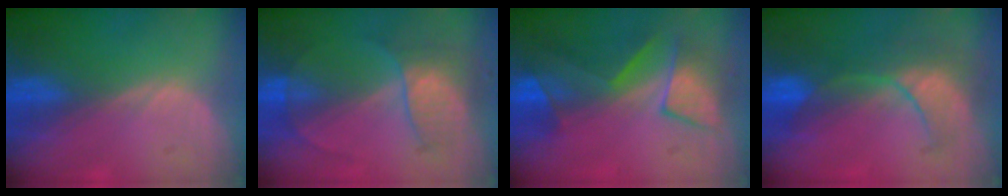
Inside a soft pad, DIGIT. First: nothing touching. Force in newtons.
{"total": 7.1, "press": 6.1, "slide": 3.6}
{"total": 7.8, "press": 7.6, "slide": 1.6}
{"total": 8.0, "press": 7.8, "slide": 1.6}